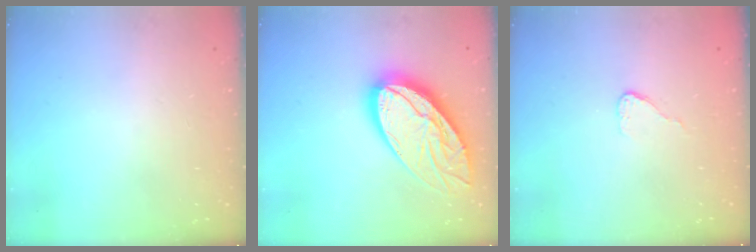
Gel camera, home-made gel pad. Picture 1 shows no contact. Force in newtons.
{"total": 22.8, "press": 22.7, "slide": 2.1}
{"total": 4.4, "press": 4.4, "slide": 0.3}